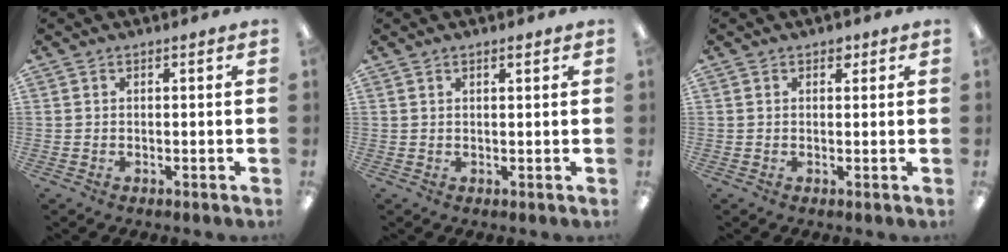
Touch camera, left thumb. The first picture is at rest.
{"total": 1.2, "force": [1.0, 0.2, 0.7], "torque": [-0.014, 0.001, 0.016]}
{"total": 1.7, "force": [1.0, 1.2, 0.8], "torque": [-0.008, 0.000, 0.016]}